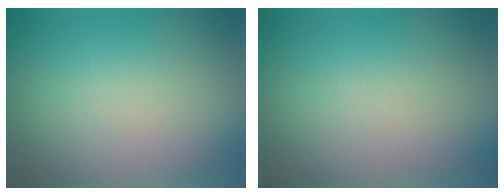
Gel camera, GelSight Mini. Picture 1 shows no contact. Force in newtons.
{"total": 0.0}